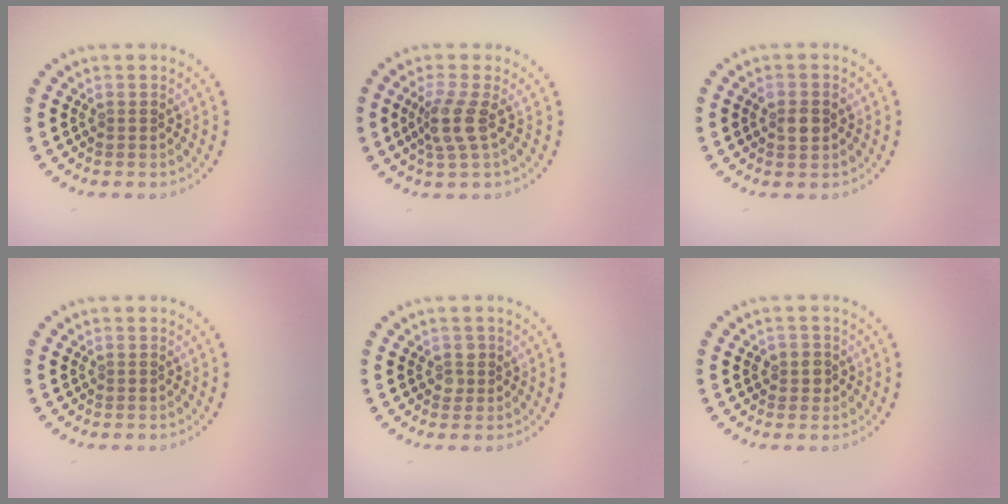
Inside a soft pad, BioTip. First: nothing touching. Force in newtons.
{"total": 2.6, "press": 2.1, "slide": 1.6}
{"total": 2.2, "press": 2.2, "slide": 0.2}
{"total": 0.0}
{"total": 1.2, "press": 1.1, "slide": 0.4}
{"total": 1.5, "press": 1.3, "slide": 0.8}